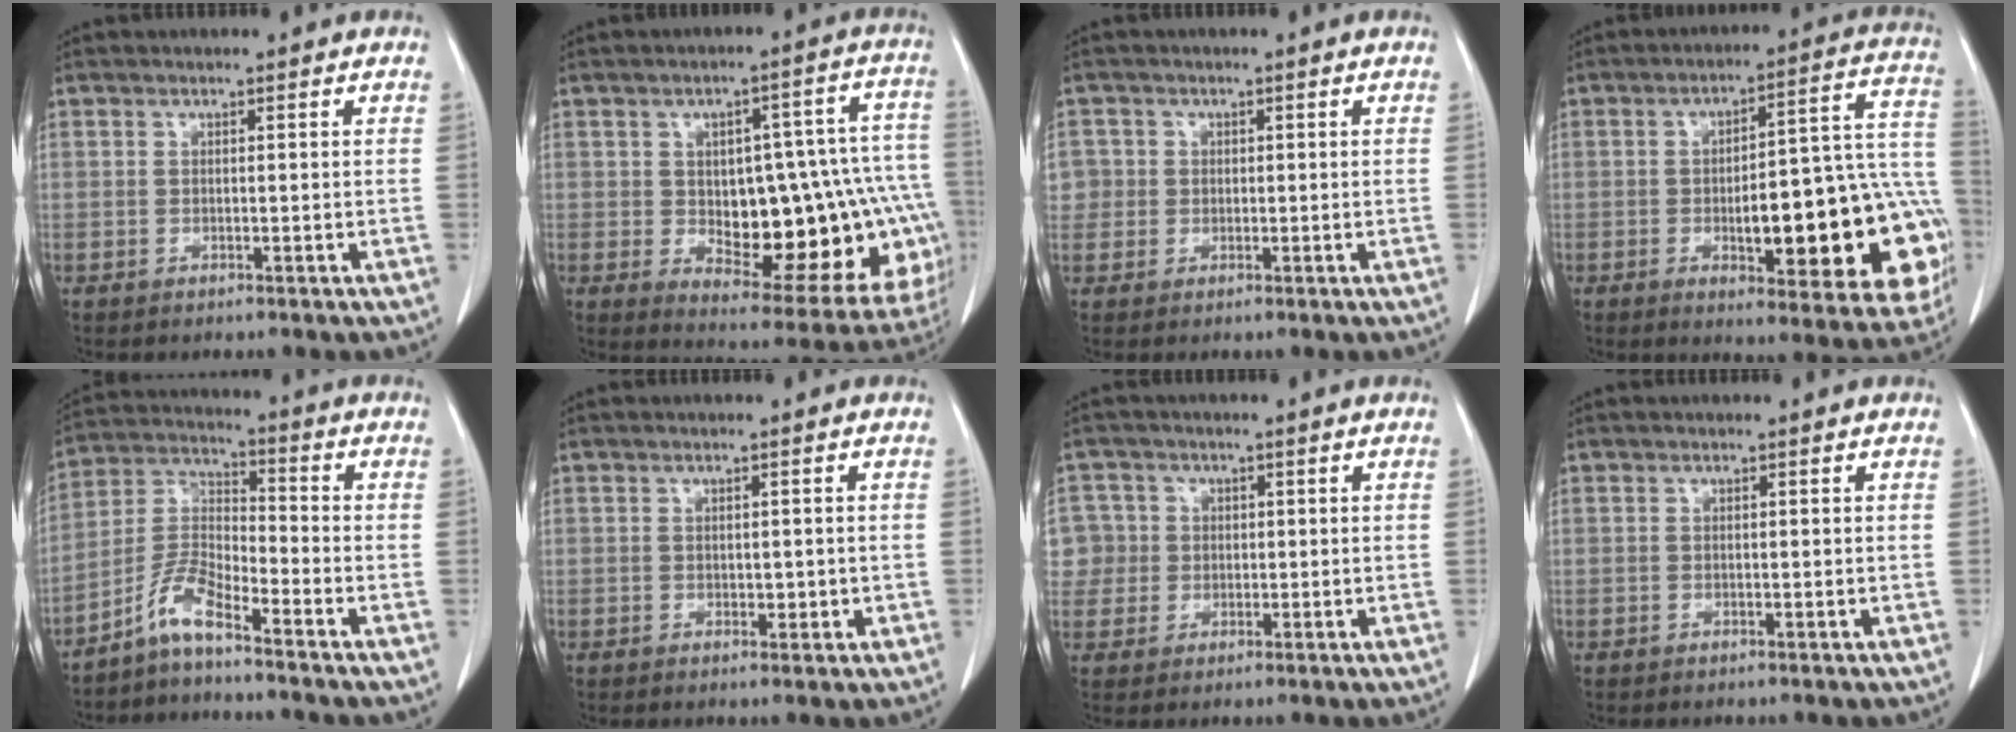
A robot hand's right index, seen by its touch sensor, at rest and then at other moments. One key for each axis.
{"total": 22.9, "fx": -2.8, "fy": 9.8, "fz": 20.5, "tx": -0.187, "ty": 0.043, "tz": -0.006}
{"total": 3.6, "fx": 0.4, "fy": 3.5, "fz": 0.2, "tx": 0.005, "ty": 0.012, "tz": 0.008}
{"total": 22.9, "fx": -5.3, "fy": 6.2, "fz": 21.5, "tx": -0.191, "ty": 0.037, "tz": -0.050}
{"total": 6.5, "fx": -5.1, "fy": 0.9, "fz": 4.0, "tx": -0.095, "ty": 0.001, "tz": -0.105}
{"total": 1.6, "fx": -0.1, "fy": 1.0, "fz": 1.2, "tx": -0.014, "ty": 0.001, "tz": 0.003}
{"total": 6.0, "fx": 0.8, "fy": 5.9, "fz": 0.1, "tx": -0.001, "ty": 0.024, "tz": 0.019}
{"total": 0.0}